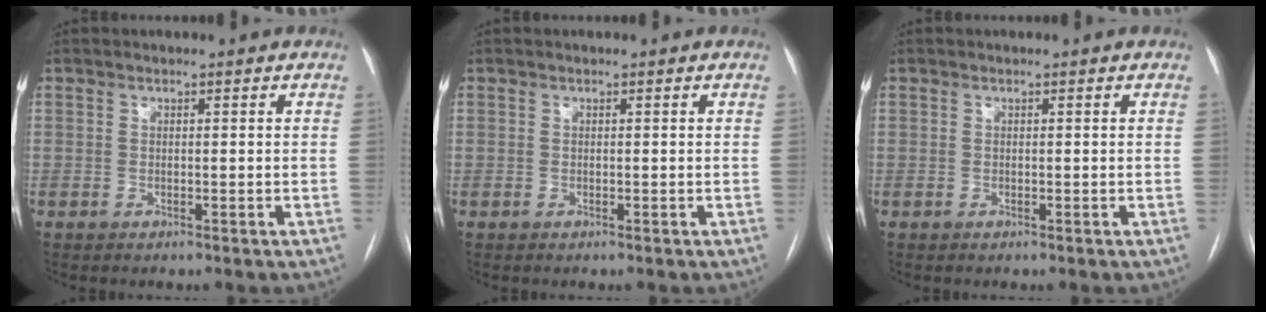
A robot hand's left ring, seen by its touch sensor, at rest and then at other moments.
{"total": 0.0}
{"total": 0.0}